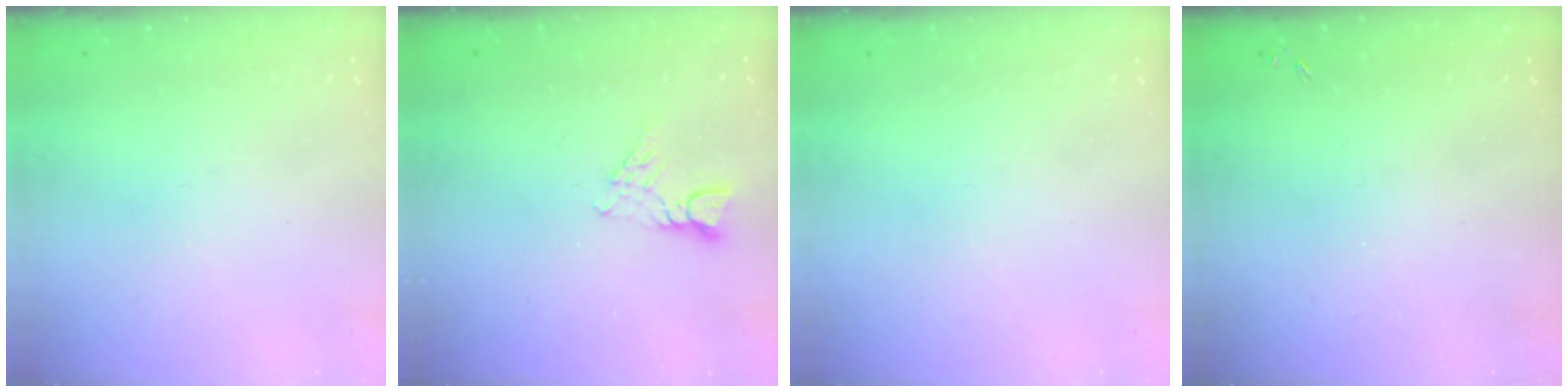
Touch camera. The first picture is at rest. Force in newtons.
{"total": 3.4, "press": 3.4, "slide": 0.5}
{"total": 0.0}
{"total": 0.0}